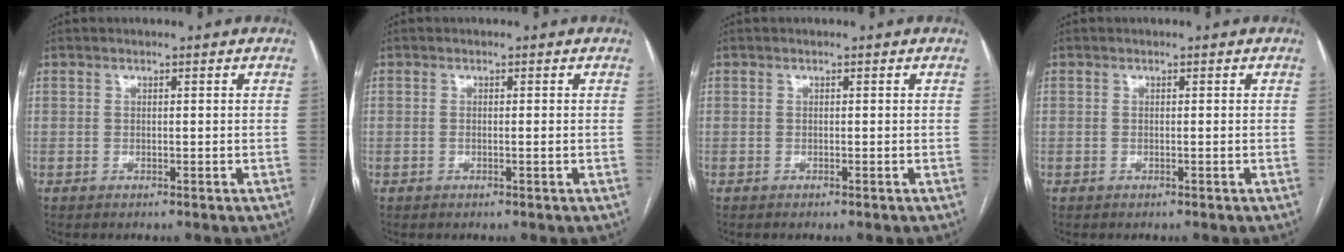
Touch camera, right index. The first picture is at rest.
{"total": 0.9, "force": [-0.1, 0.0, 0.8], "torque": [-0.017, -0.001, -0.001]}
{"total": 0.0}
{"total": 0.0}